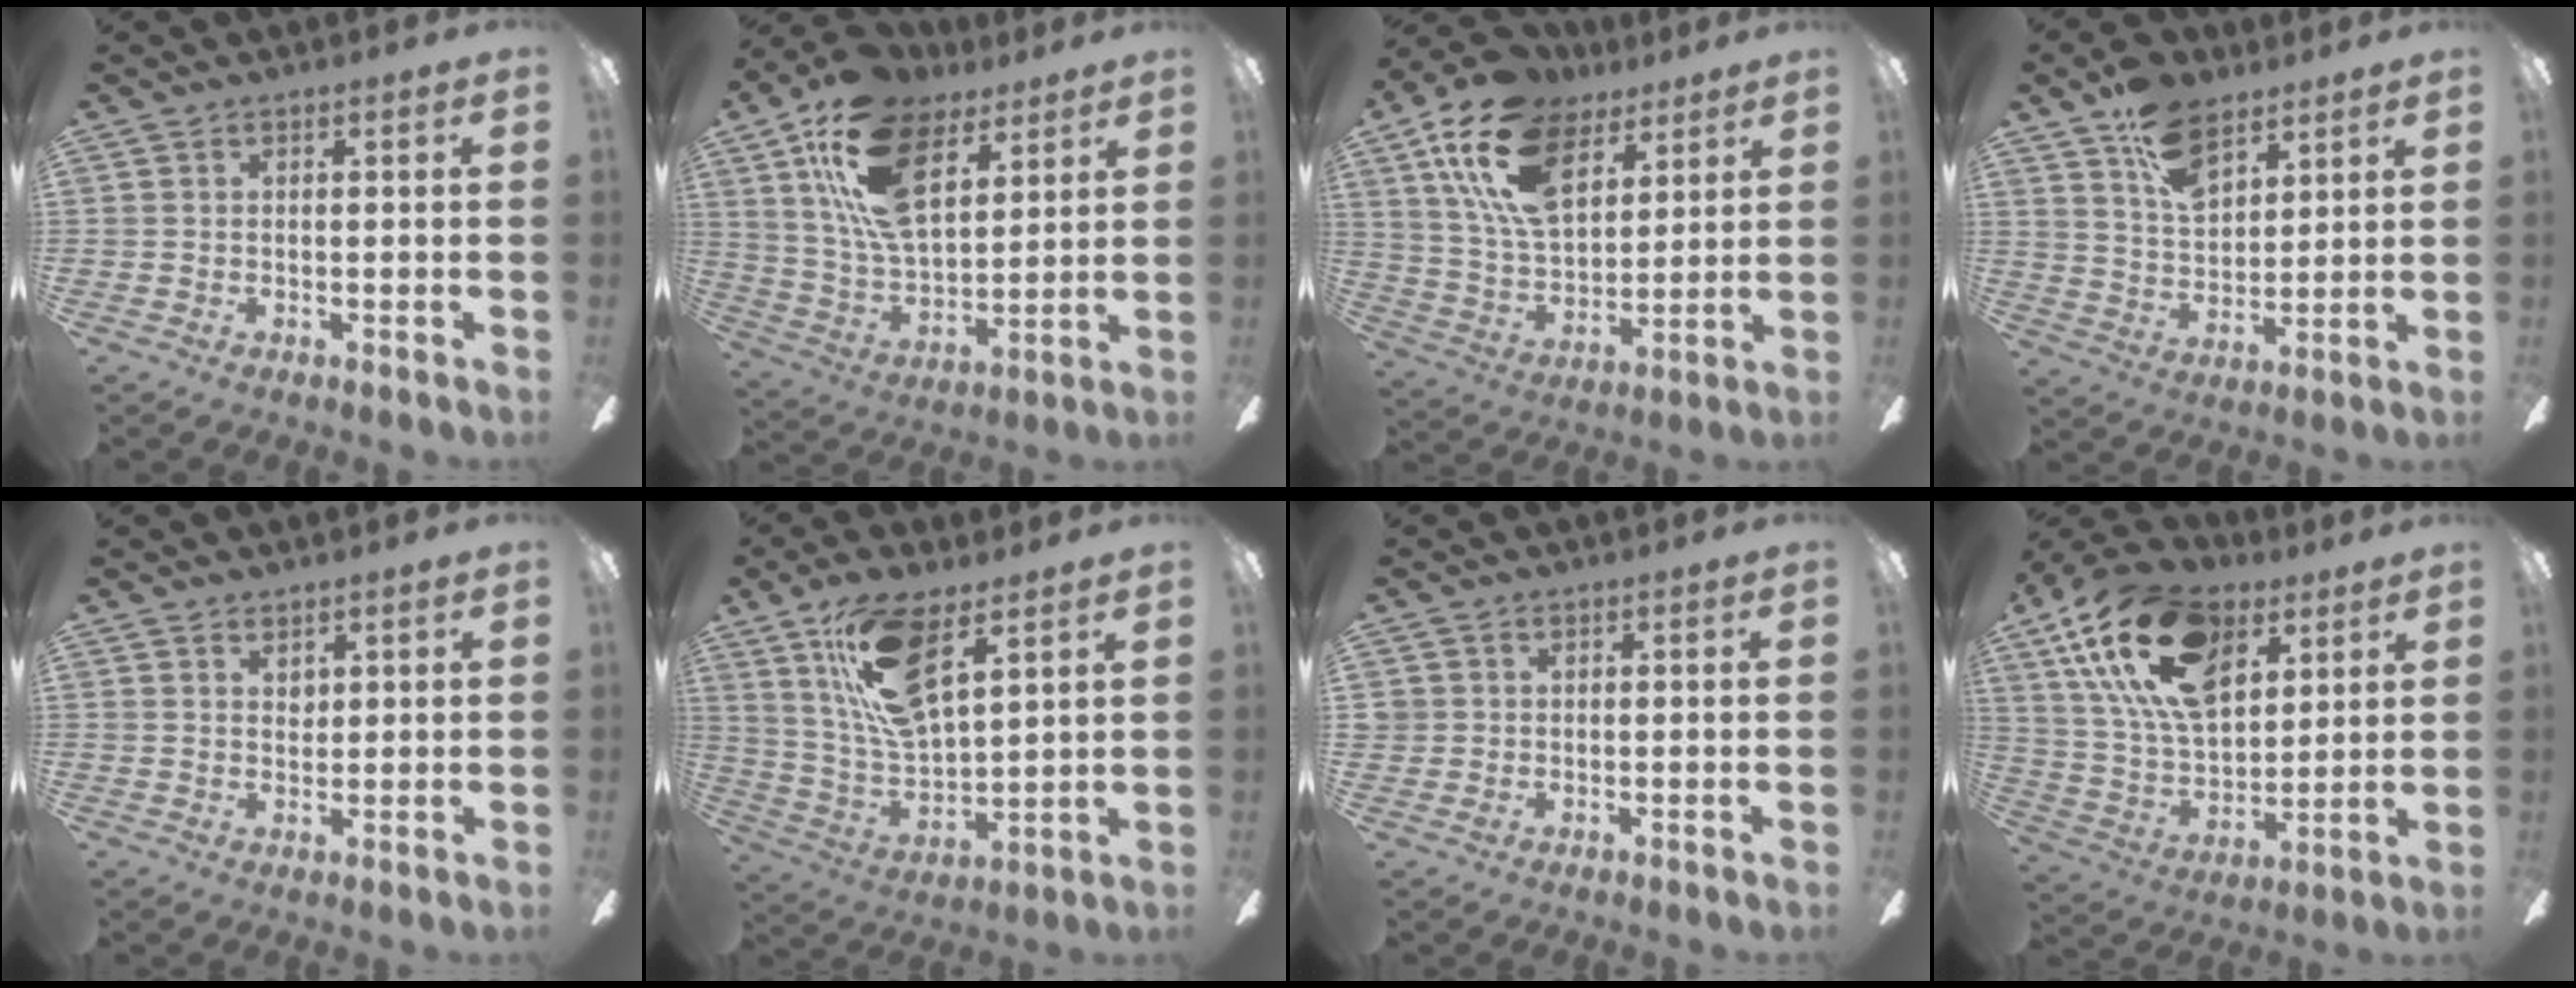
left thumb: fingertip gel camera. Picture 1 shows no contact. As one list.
[{"total": 21.3, "force": [11.6, 11.3, 13.8], "torque": [-0.295, -0.040, 0.208]}, {"total": 19.5, "force": [11.0, 11.0, 11.8], "torque": [-0.239, -0.035, 0.202]}, {"total": 12.3, "force": [7.8, 7.0, 6.4], "torque": [-0.106, -0.030, 0.144]}, {"total": 2.3, "force": [1.6, 1.5, 0.8], "torque": [0.000, -0.005, 0.027]}, {"total": 16.6, "force": [9.9, 6.4, 11.6], "torque": [-0.235, -0.024, 0.176]}, {"total": 1.9, "force": [0.4, 1.8, 0.4], "torque": [0.001, 0.001, 0.006]}, {"total": 23.1, "force": [11.7, 13.3, 14.8], "torque": [-0.289, -0.035, 0.211]}]